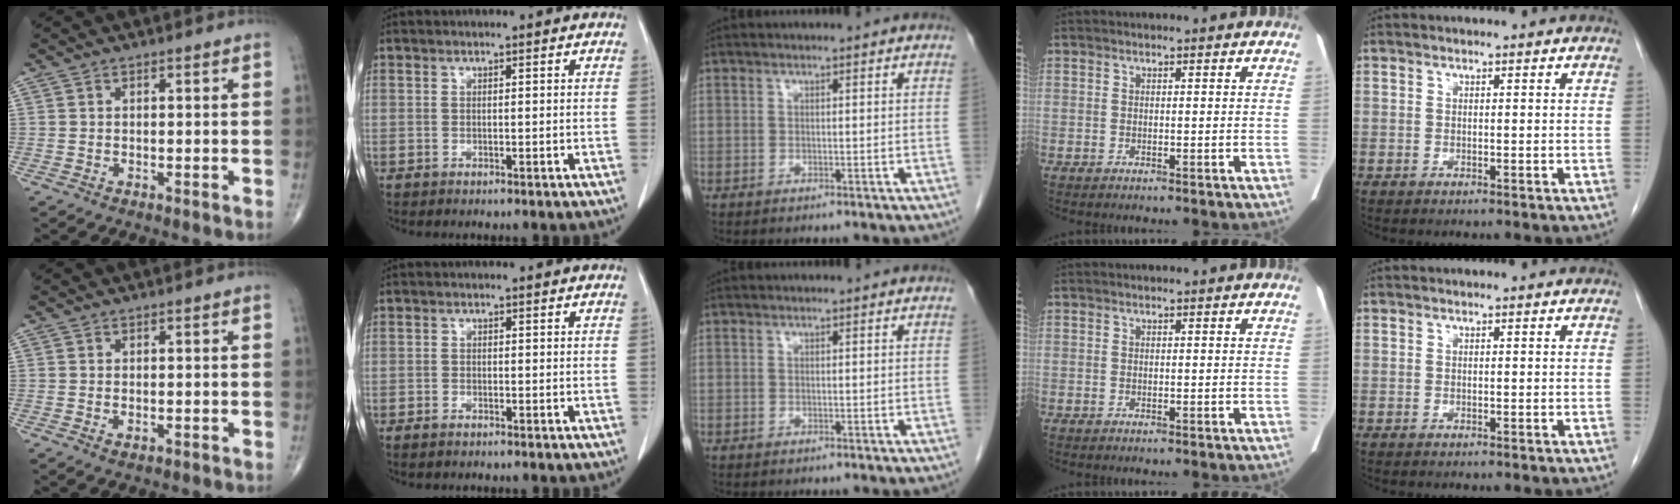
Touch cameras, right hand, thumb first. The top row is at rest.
{"thumb": {"total": 1.3, "force": [-0.4, 0.7, 1.1], "torque": [-0.020, -0.001, -0.004]}, "index": {"total": 1.4, "force": [-0.9, 0.7, 0.8], "torque": [-0.017, 0.000, -0.013]}}